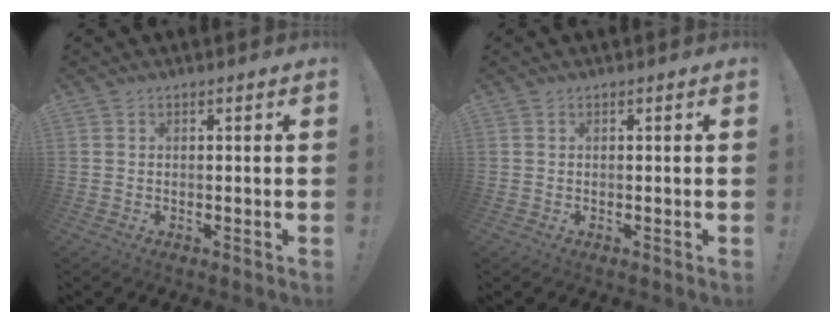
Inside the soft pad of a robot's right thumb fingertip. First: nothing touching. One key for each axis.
{"total": 0.0}